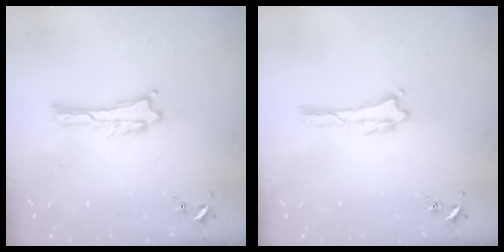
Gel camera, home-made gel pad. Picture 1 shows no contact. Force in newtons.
{"total": 0.0}